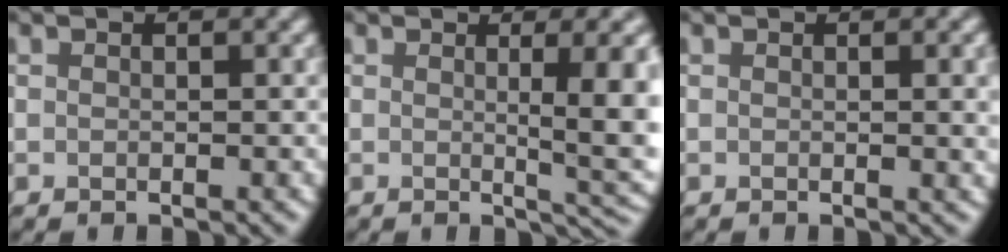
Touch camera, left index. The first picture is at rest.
{"total": 6.7, "force": [0.4, 1.8, 6.4], "torque": [-0.067, -0.006, 0.009]}
{"total": 2.2, "force": [0.3, 0.7, 2.1], "torque": [-0.019, 0.001, 0.000]}